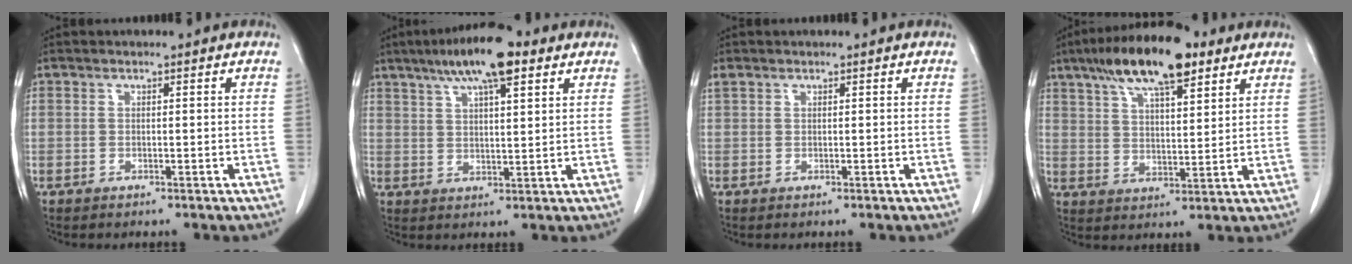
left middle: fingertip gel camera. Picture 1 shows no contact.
{"total": 10.9, "force": [6.8, 2.2, 8.2], "torque": [-0.144, 0.019, 0.109]}
{"total": 0.7, "force": [0.6, 0.3, 0.2], "torque": [-0.012, 0.012, 0.016]}
{"total": 14.8, "force": [9.5, 4.0, 10.6], "torque": [-0.188, 0.025, 0.162]}